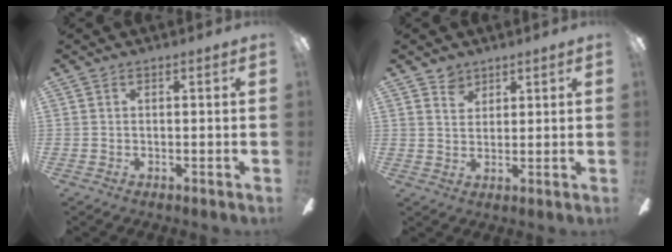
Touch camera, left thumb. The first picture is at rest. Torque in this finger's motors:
{"motor_torque": [-0.22, -0.36, -0.09, 0.01, 0.03]}